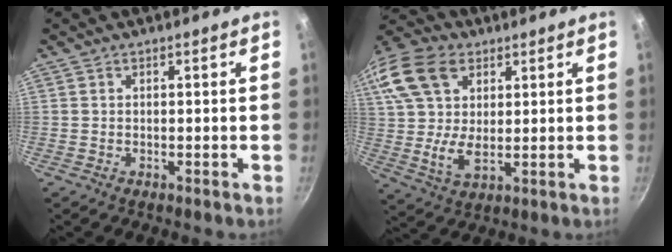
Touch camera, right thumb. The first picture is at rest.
{"total": 20.5, "force": [8.2, 13.4, 13.1], "torque": [-0.284, 0.013, 0.149]}